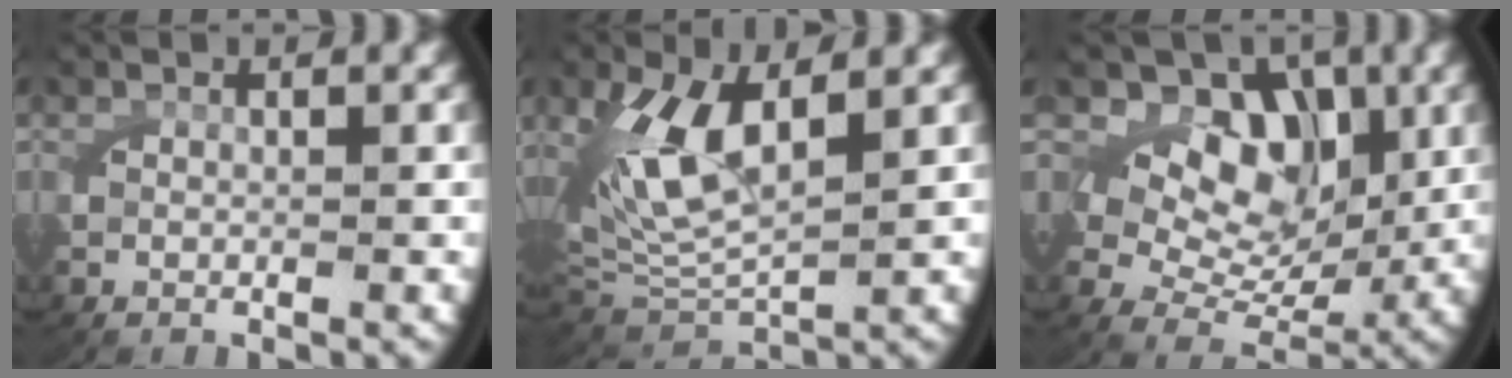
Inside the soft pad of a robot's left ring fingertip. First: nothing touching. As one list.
[{"total": 7.2, "force": [1.9, 4.5, 5.3], "torque": [-0.143, -0.008, 0.043]}, {"total": 8.8, "force": [1.8, 6.6, 5.6], "torque": [-0.098, -0.024, 0.033]}]